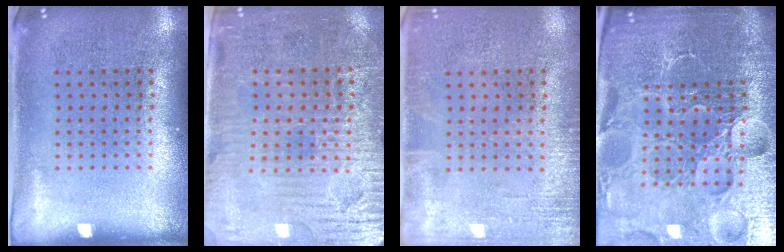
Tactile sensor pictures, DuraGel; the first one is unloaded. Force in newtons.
{"total": 3.9, "press": 3.5, "slide": 1.7}
{"total": 1.9, "press": 1.9, "slide": 0.2}
{"total": 6.5, "press": 5.9, "slide": 2.9}